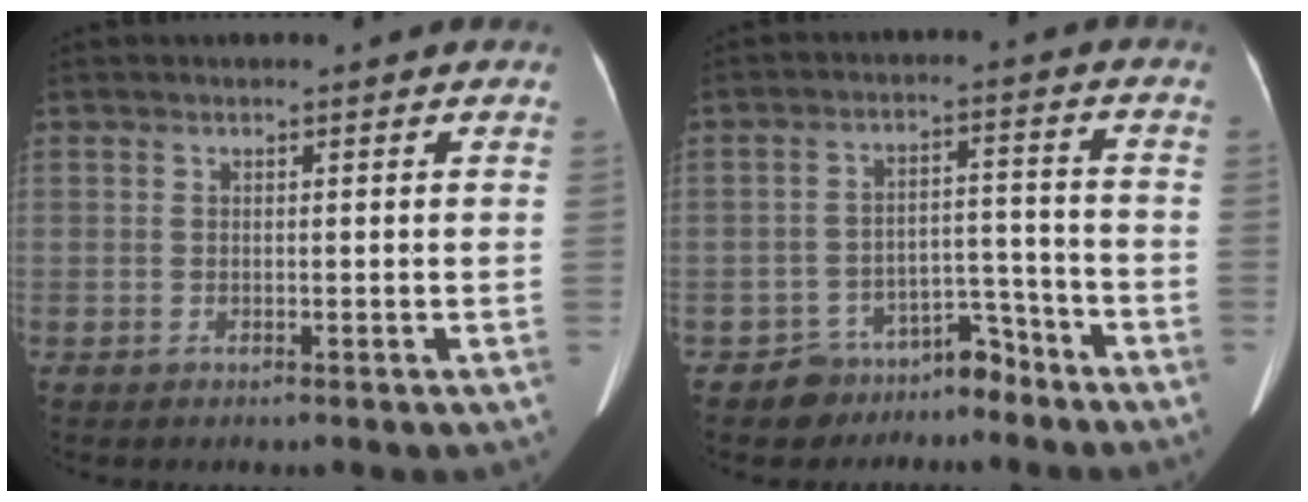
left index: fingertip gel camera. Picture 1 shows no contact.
{"total": 6.2, "force": [-5.5, 2.9, 0.3], "torque": [0.011, 0.026, -0.083]}